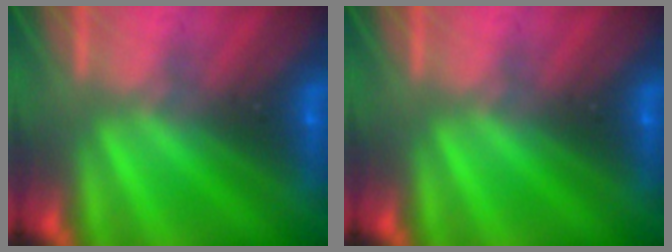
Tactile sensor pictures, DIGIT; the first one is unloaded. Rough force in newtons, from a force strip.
{"total": 0.0}